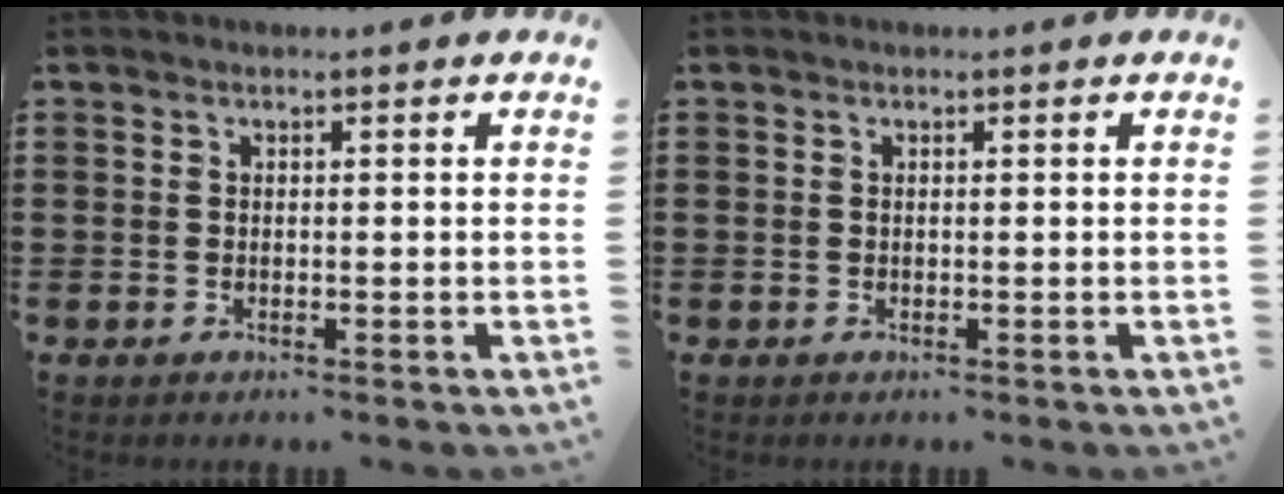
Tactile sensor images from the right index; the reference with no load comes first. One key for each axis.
{"total": 0.0}